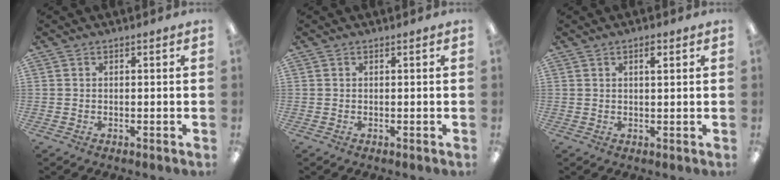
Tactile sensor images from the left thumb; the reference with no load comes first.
{"total": 0.0}
{"total": 2.4, "force": [1.4, 0.7, 1.8], "torque": [-0.024, -0.003, 0.020]}